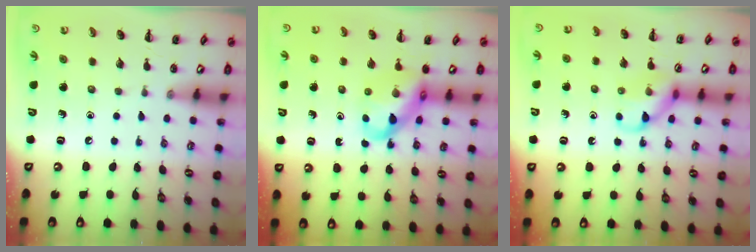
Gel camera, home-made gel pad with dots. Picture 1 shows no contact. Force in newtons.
{"total": 11.3, "press": 10.9, "slide": 3.0}
{"total": 11.7, "press": 11.6, "slide": 1.1}